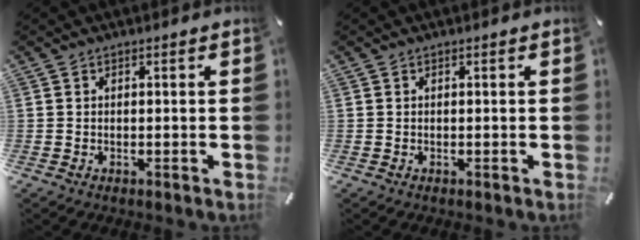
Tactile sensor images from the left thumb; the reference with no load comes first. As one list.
[{"total": 0.0}]